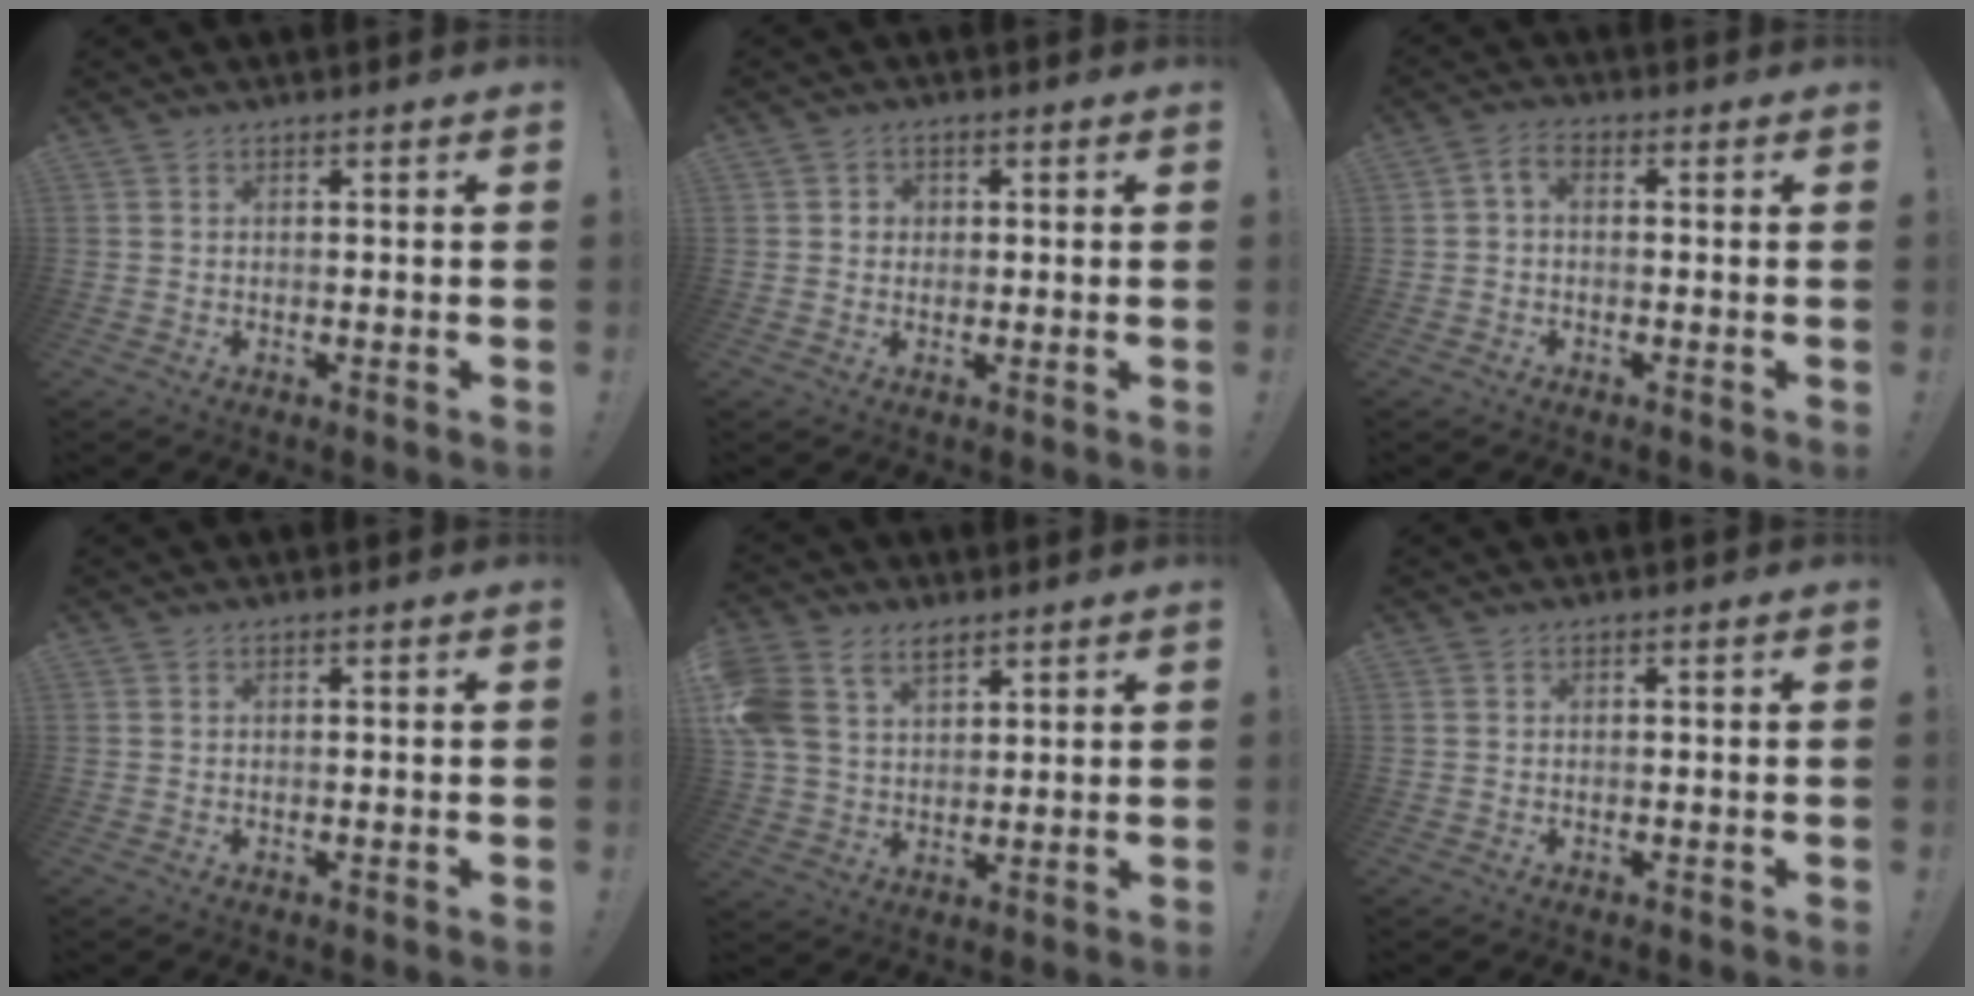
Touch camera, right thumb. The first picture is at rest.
{"total": 2.7, "force": [0.0, 2.5, 0.9], "torque": [-0.011, 0.003, -0.001]}
{"total": 3.0, "force": [-0.1, 1.8, 2.5], "torque": [-0.044, 0.008, -0.001]}
{"total": 0.0}
{"total": 12.1, "force": [6.6, 8.3, 5.9], "torque": [-0.129, -0.023, 0.133]}
{"total": 0.0}